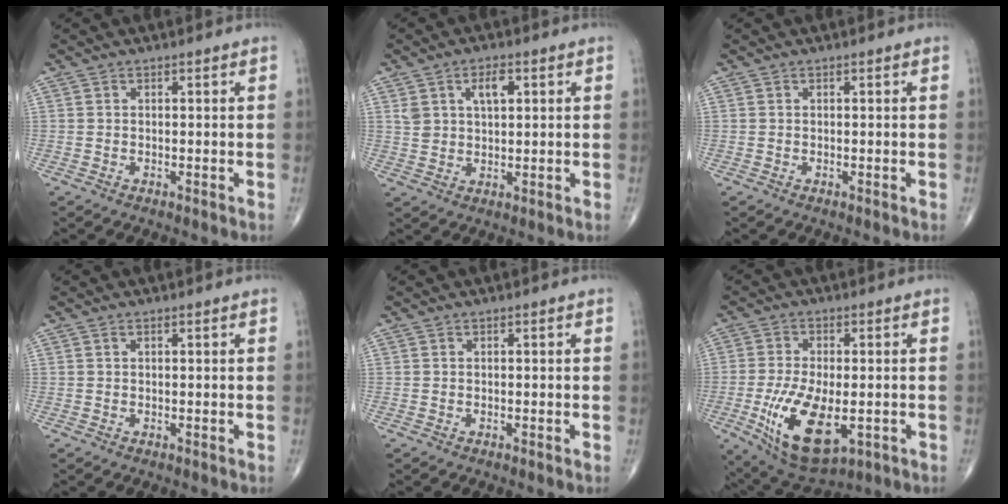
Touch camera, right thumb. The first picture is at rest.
{"total": 5.9, "force": [2.3, 3.3, 4.3], "torque": [-0.063, -0.006, 0.044]}
{"total": 0.0}
{"total": 0.0}
{"total": 0.0}
{"total": 14.7, "force": [-3.8, 7.0, 12.3], "torque": [-0.222, -0.011, -0.049]}